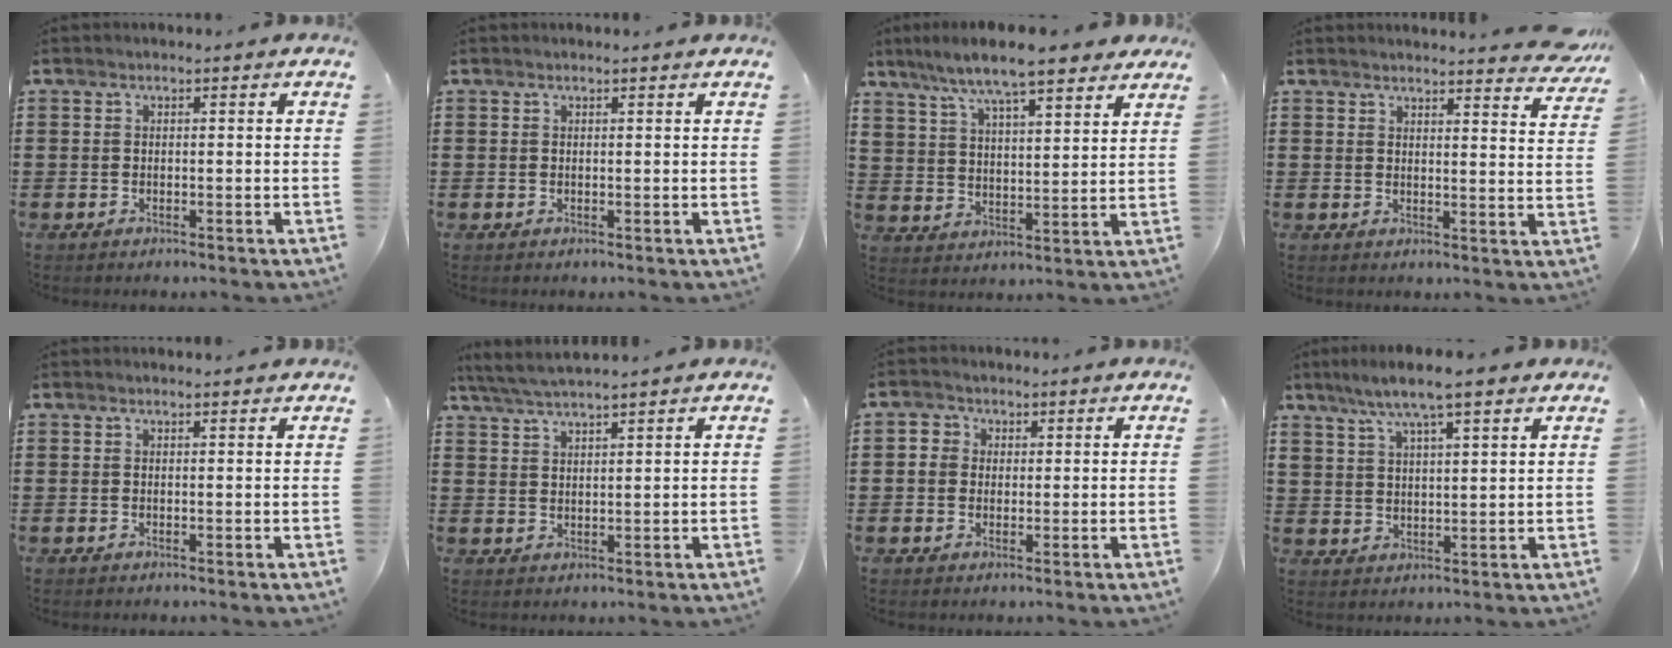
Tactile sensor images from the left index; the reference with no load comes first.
{"total": 0.5, "force": [0.4, -0.1, 0.3], "torque": [-0.007, -0.002, 0.009]}
{"total": 8.6, "force": [7.4, 1.2, 4.2], "torque": [-0.108, -0.023, 0.129]}
{"total": 3.9, "force": [3.7, -0.2, 1.1], "torque": [-0.020, -0.019, 0.065]}
{"total": 0.7, "force": [0.6, -0.1, 0.4], "torque": [-0.008, -0.003, 0.012]}
{"total": 3.8, "force": [3.5, -0.4, 1.5], "torque": [-0.038, -0.009, 0.064]}
{"total": 2.7, "force": [0.6, 2.6, 0.3], "torque": [-0.011, 0.008, 0.006]}
{"total": 7.0, "force": [5.3, 1.0, 4.4], "torque": [-0.097, -0.007, 0.094]}